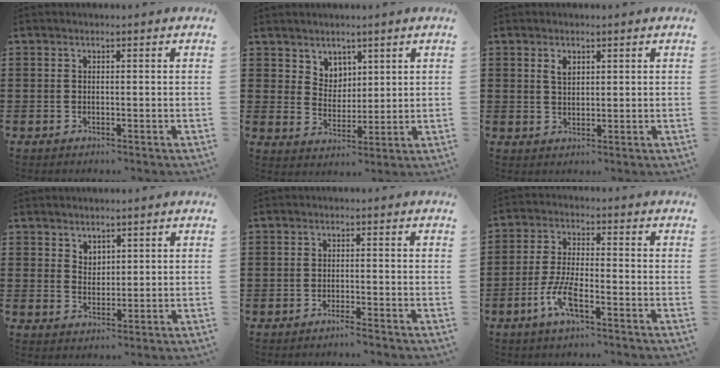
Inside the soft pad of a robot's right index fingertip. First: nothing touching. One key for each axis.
{"total": 4.6, "fx": 3.3, "fy": 3.2, "fz": 0.0, "tx": -0.020, "ty": 0.002, "tz": 0.063}
{"total": 1.9, "fx": 1.0, "fy": 1.1, "fz": 1.1, "tx": -0.026, "ty": 0.003, "tz": 0.019}
{"total": 2.4, "fx": 2.0, "fy": 1.5, "fz": 0.1, "tx": -0.007, "ty": 0.007, "tz": 0.038}
{"total": 1.6, "fx": -1.4, "fy": -0.3, "fz": 0.6, "tx": -0.011, "ty": -0.002, "tz": -0.027}
{"total": 6.5, "fx": -3.4, "fy": 1.5, "fz": 5.3, "tx": -0.126, "ty": -0.014, "tz": -0.068}